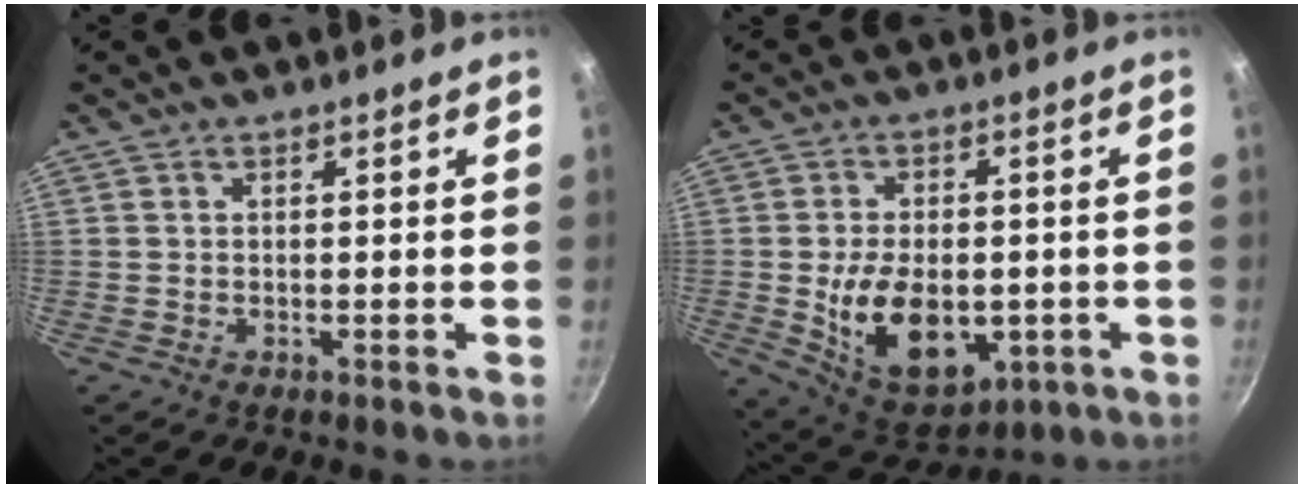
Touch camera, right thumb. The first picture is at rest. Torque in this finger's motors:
{"motor_torque": [-0.43, 0.91, 0.66, 0.20, 0.06]}